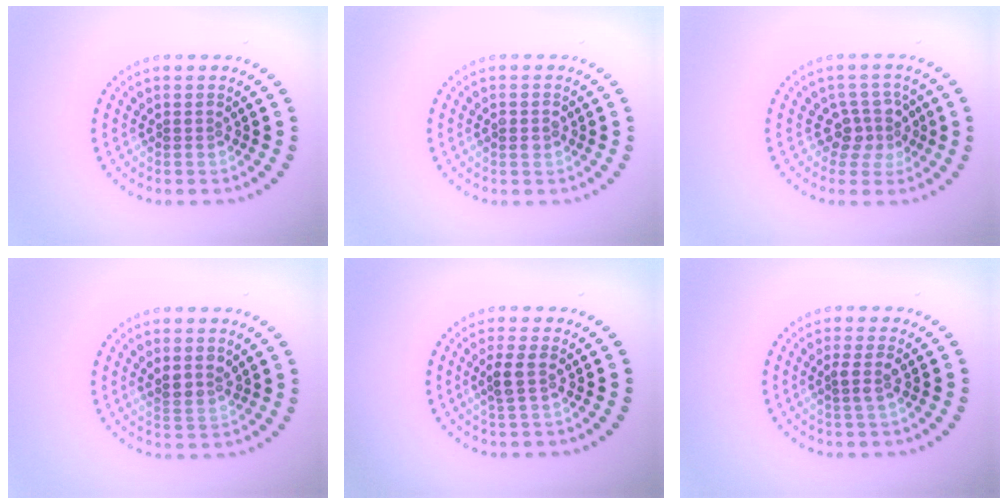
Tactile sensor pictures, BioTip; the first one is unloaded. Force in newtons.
{"total": 1.1, "press": 1.1, "slide": 0.1}
{"total": 2.8, "press": 2.2, "slide": 1.7}
{"total": 1.9, "press": 1.5, "slide": 1.1}
{"total": 1.7, "press": 1.5, "slide": 0.8}
{"total": 1.4, "press": 1.1, "slide": 0.8}